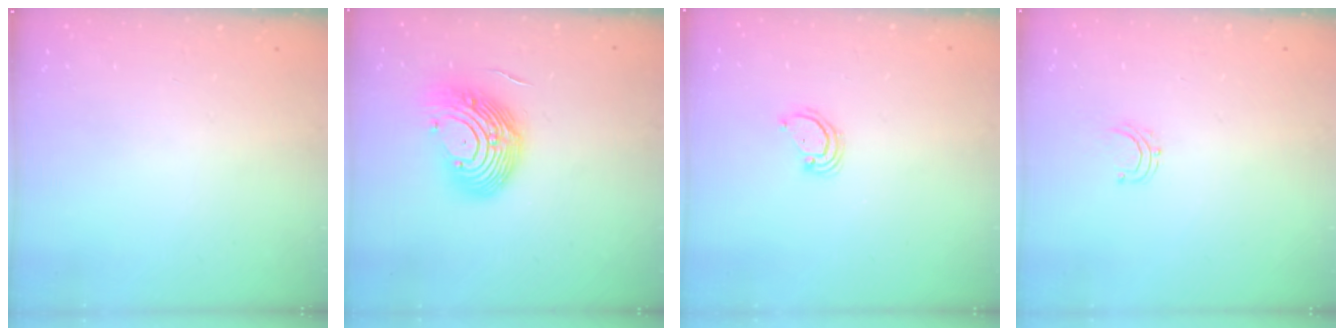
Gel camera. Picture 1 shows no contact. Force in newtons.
{"total": 13.3, "press": 12.8, "slide": 3.9}
{"total": 3.4, "press": 3.4, "slide": 0.3}
{"total": 3.6, "press": 3.5, "slide": 0.4}